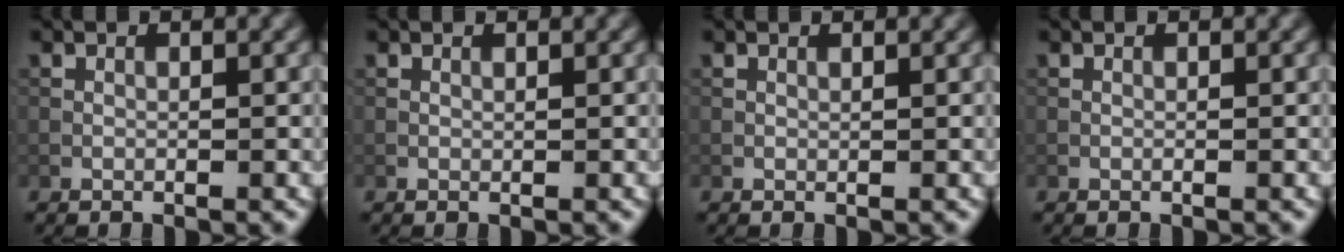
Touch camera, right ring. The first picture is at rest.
{"total": 0.0}
{"total": 0.6, "force": [0.6, 0.0, 0.2], "torque": [-0.004, 0.002, 0.005]}
{"total": 0.0}